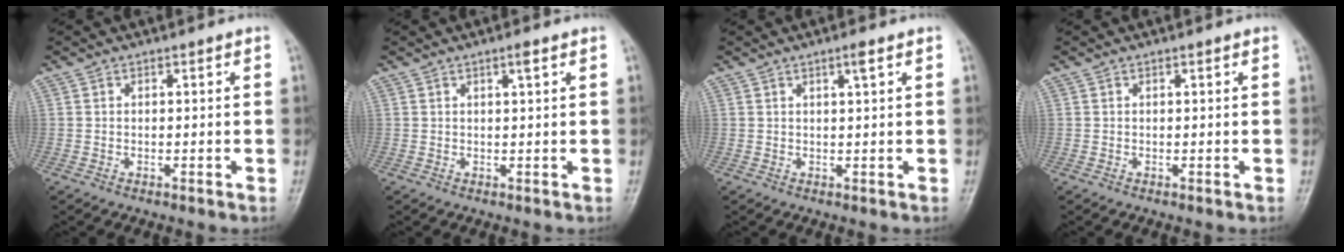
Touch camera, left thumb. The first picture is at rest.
{"total": 1.5, "force": [0.8, 0.1, 1.3], "torque": [-0.021, -0.003, 0.014]}
{"total": 1.9, "force": [1.0, 0.0, 1.6], "torque": [-0.029, -0.005, 0.019]}
{"total": 0.0}